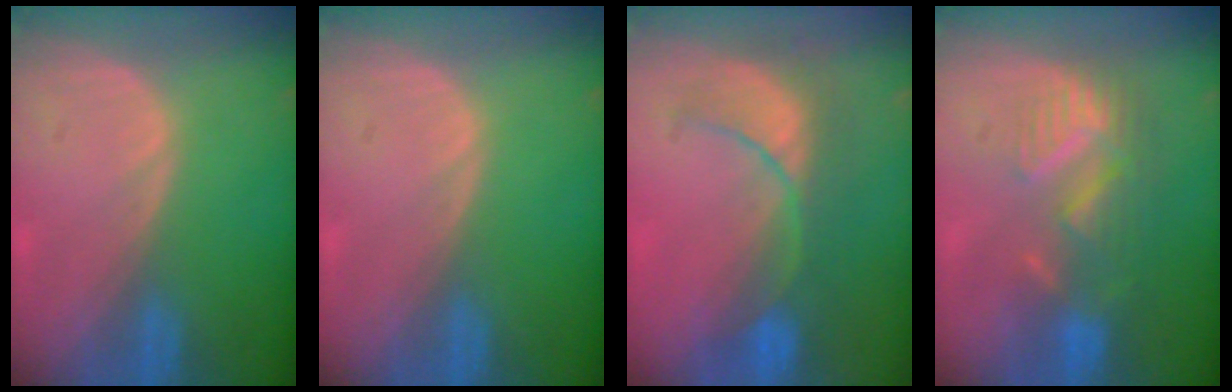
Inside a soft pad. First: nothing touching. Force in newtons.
{"total": 0.0}
{"total": 7.9, "press": 7.8, "slide": 1.6}
{"total": 8.9, "press": 7.7, "slide": 4.4}